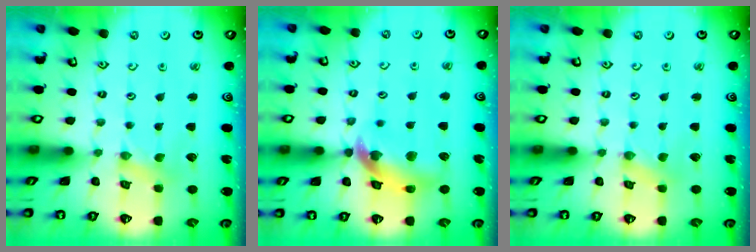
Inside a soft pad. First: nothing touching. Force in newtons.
{"total": 12.4, "press": 12.2, "slide": 1.8}
{"total": 0.0}